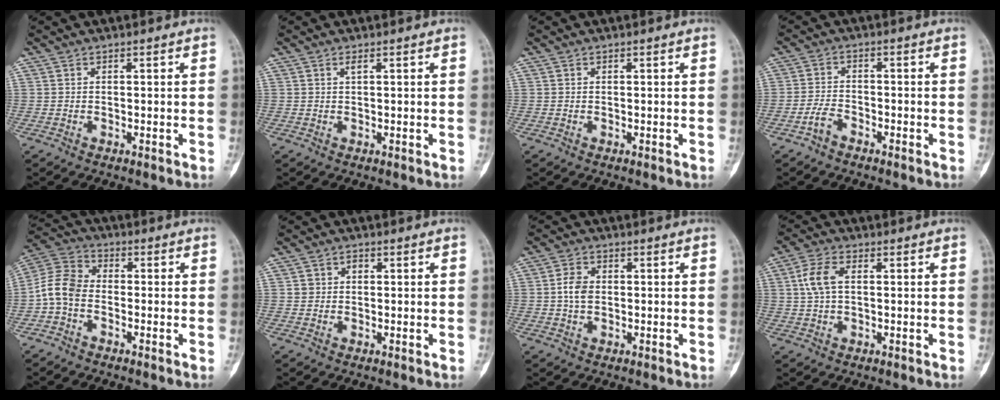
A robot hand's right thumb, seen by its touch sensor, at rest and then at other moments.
{"total": 0.8, "force": [0.4, 0.1, 0.7], "torque": [-0.016, 0.003, 0.007]}
{"total": 0.0}
{"total": 3.0, "force": [-2.1, 1.5, 1.3], "torque": [-0.029, 0.015, -0.043]}
{"total": 7.8, "force": [-1.9, 5.5, 5.2], "torque": [-0.097, 0.026, -0.054]}
{"total": 1.9, "force": [0.3, 1.7, 0.7], "torque": [-0.001, 0.003, 0.003]}
{"total": 4.2, "force": [0.0, 3.0, 2.9], "torque": [-0.054, 0.006, -0.003]}
{"total": 5.9, "force": [1.0, 3.2, 4.8], "torque": [-0.110, 0.014, 0.017]}